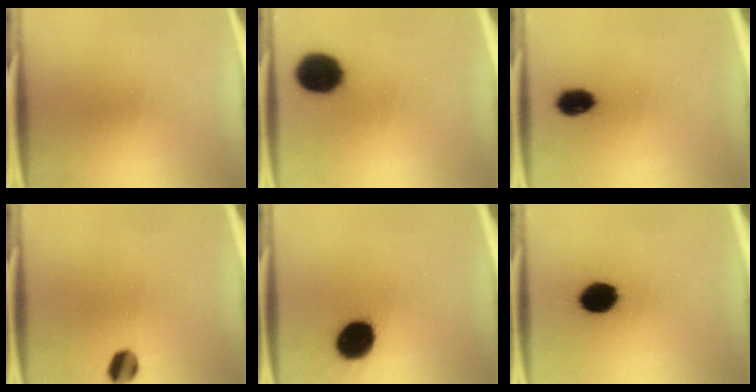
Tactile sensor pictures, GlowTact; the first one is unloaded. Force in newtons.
{"total": 8.7}
{"total": 5.0}
{"total": 5.0}
{"total": 13.5}
{"total": 10.5}